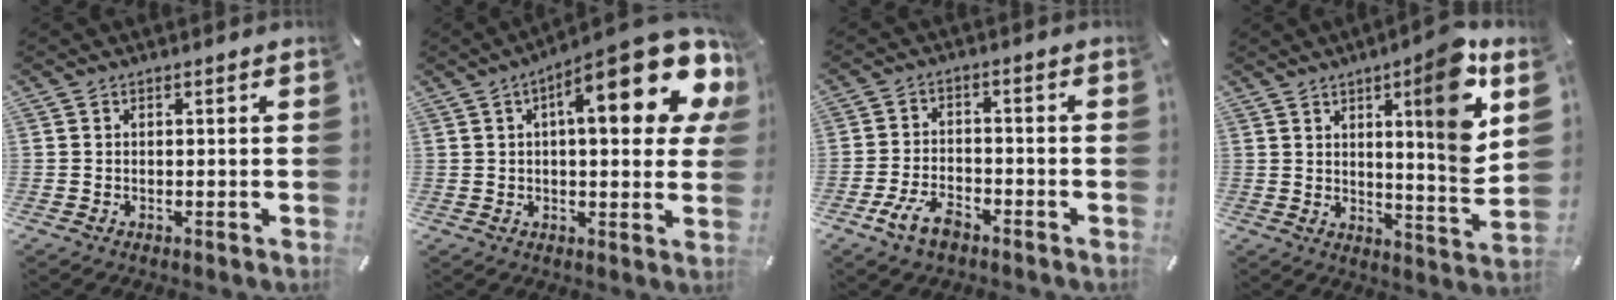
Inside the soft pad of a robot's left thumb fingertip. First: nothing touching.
{"total": 21.6, "force": [8.8, 7.1, 18.4], "torque": [-0.255, -0.046, 0.130]}
{"total": 7.5, "force": [-4.5, 4.0, 4.5], "torque": [-0.098, 0.018, -0.085]}
{"total": 15.1, "force": [6.5, 2.2, 13.5], "torque": [-0.186, -0.045, 0.092]}